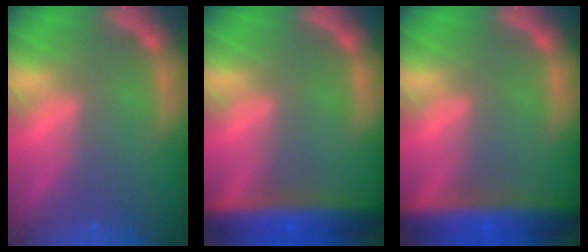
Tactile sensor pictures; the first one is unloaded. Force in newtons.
{"total": 8.0}
{"total": 8.0}